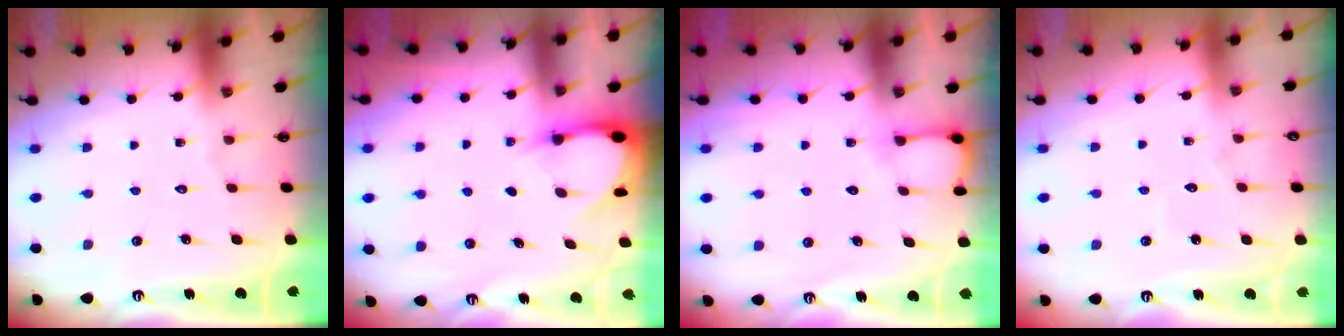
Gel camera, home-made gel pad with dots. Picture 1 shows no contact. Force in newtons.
{"total": 3.0, "press": 3.0, "slide": 0.4}
{"total": 3.8, "press": 3.8, "slide": 0.4}
{"total": 3.1, "press": 3.1, "slide": 0.3}